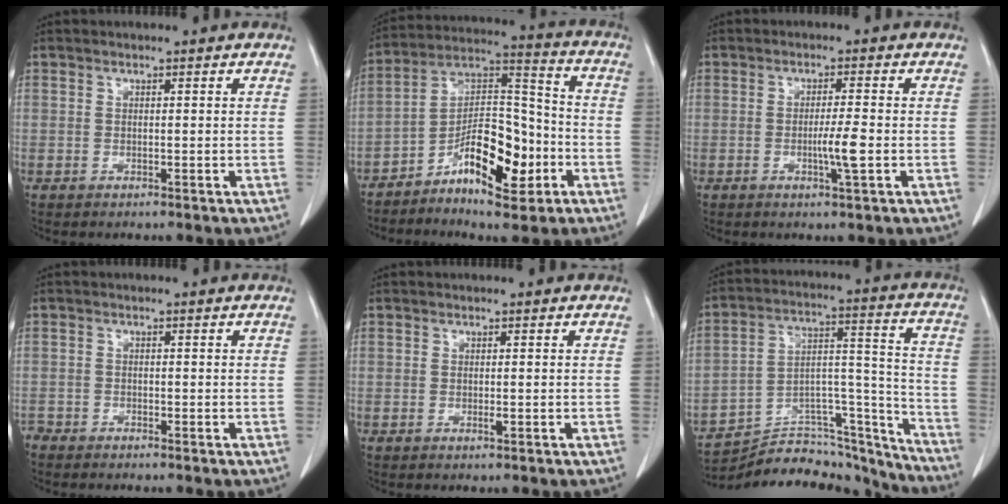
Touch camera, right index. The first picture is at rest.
{"total": 13.4, "force": [-6.2, 4.9, 10.9], "torque": [-0.182, 0.024, -0.100]}
{"total": 3.8, "force": [-1.0, -0.3, 3.6], "torque": [-0.064, -0.006, -0.016]}
{"total": 1.6, "force": [-1.5, 0.4, 0.1], "torque": [0.000, -0.002, -0.028]}
{"total": 0.6, "force": [-0.2, 0.0, 0.6], "torque": [-0.013, -0.002, -0.003]}
{"total": 24.9, "force": [-23.4, 5.7, 6.4], "torque": [-0.086, 0.050, -0.349]}